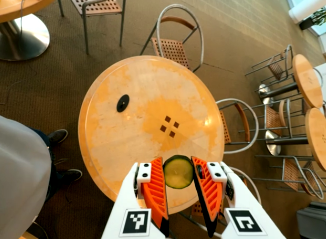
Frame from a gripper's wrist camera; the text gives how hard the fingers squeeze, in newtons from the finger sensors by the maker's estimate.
{"total": 9.3, "left": 9.3, "right": 9.3}